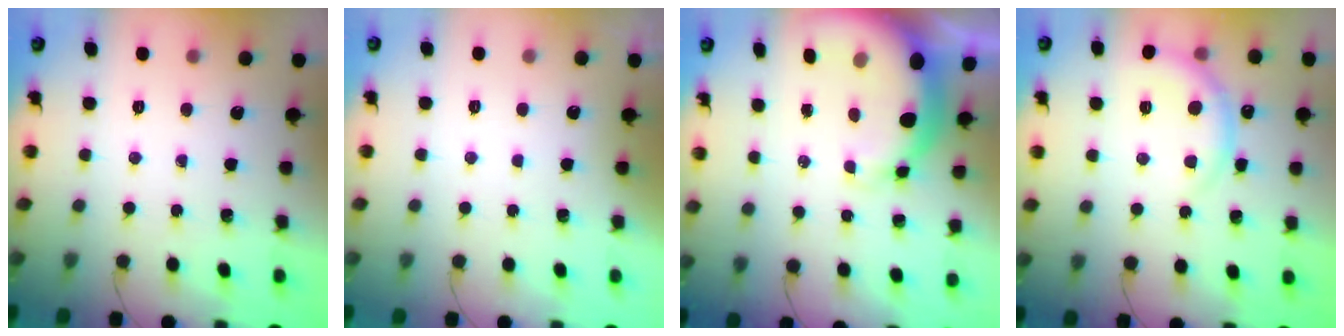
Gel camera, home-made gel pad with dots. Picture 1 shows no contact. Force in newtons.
{"total": 3.0, "press": 3.0, "slide": 0.1}
{"total": 9.1, "press": 8.7, "slide": 2.4}
{"total": 7.2, "press": 7.2, "slide": 0.6}